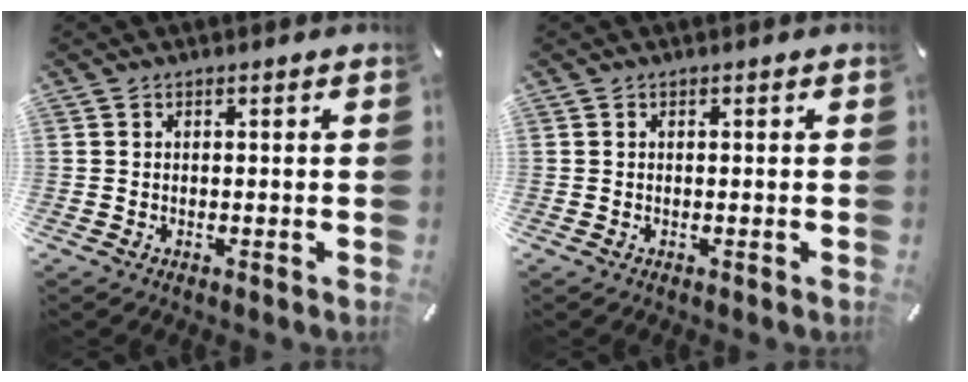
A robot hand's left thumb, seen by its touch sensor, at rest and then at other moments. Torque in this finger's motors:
{"motor_torque": [0.00, 0.00, -0.04, 0.04, 0.00]}